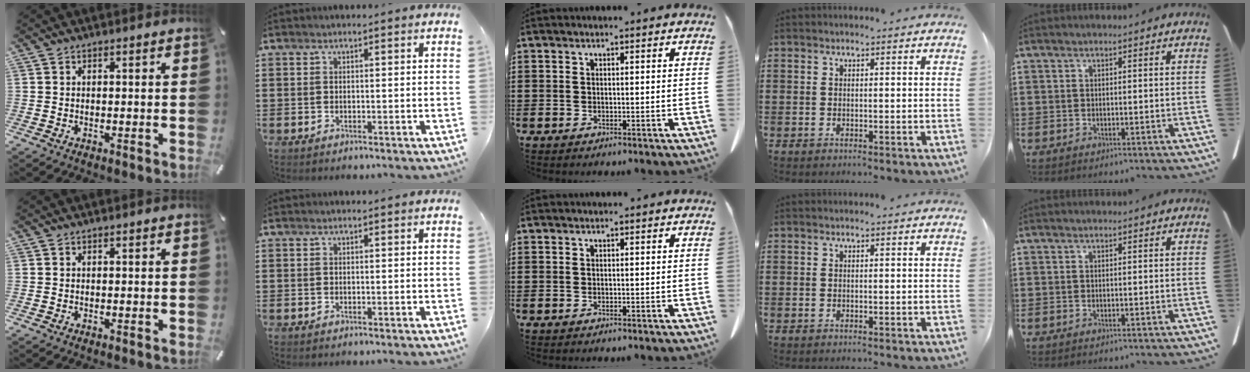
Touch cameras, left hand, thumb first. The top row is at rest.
{}